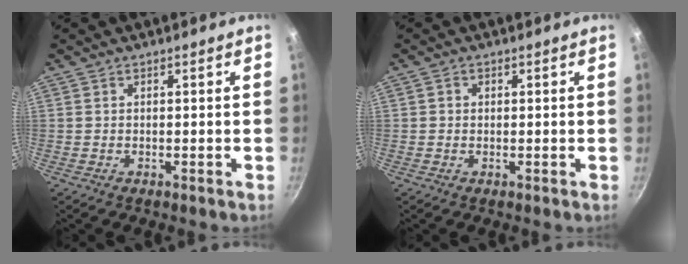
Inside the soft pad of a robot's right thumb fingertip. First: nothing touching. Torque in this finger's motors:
{"motor_torque": [-0.01, 0.13, 0.17, 0.38, 0.08]}